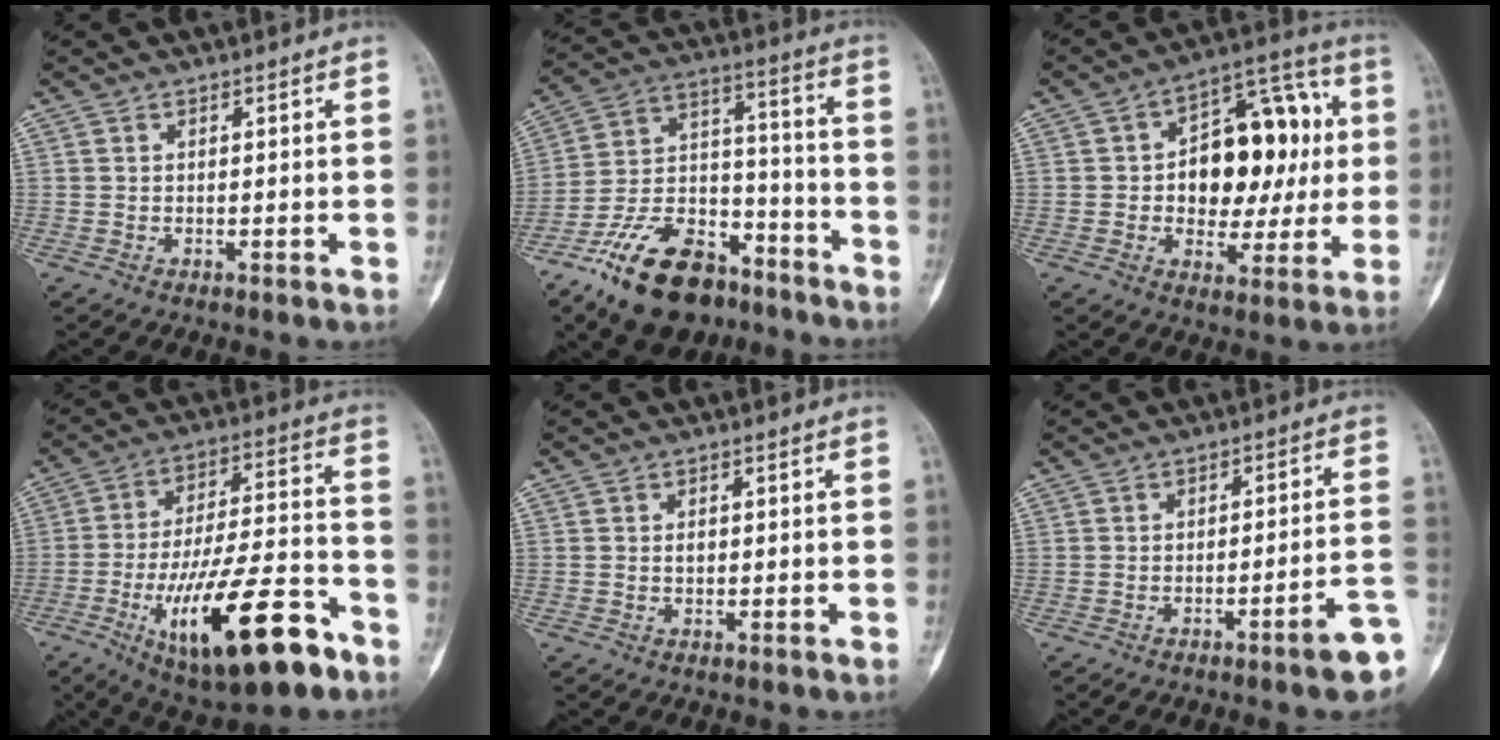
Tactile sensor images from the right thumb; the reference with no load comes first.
{"total": 20.6, "force": [-13.7, 10.6, 11.1], "torque": [-0.188, 0.092, -0.234]}
{"total": 18.8, "force": [1.7, 11.8, 14.6], "torque": [-0.148, 0.030, 0.025]}
{"total": 23.5, "force": [-11.2, 7.8, 19.1], "torque": [-0.312, 0.051, -0.170]}
{"total": 1.0, "force": [0.1, 0.7, 0.7], "torque": [-0.006, 0.003, 0.000]}
{"total": 8.1, "force": [-4.1, 0.8, 7.0], "torque": [-0.079, 0.030, -0.050]}